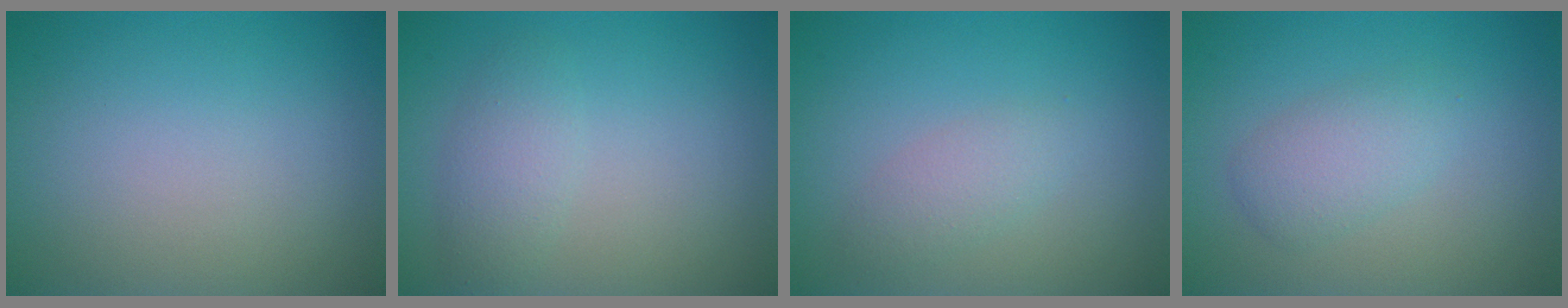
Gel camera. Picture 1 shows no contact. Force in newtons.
{"total": 2.2, "press": 2.2, "slide": 0.2}
{"total": 1.9, "press": 1.9, "slide": 0.0}
{"total": 2.7, "press": 2.7, "slide": 0.1}